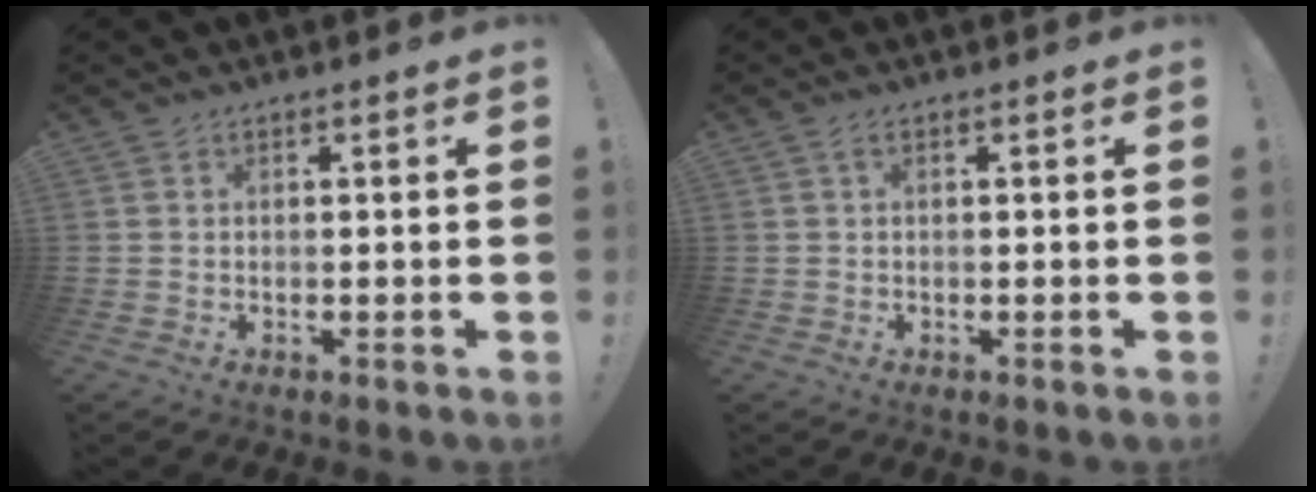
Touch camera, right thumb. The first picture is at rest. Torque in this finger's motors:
{"motor_torque": [-0.19, 0.08, -0.10, 0.08, 0.07]}